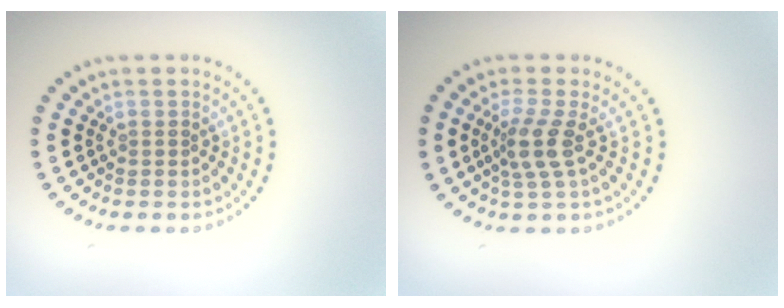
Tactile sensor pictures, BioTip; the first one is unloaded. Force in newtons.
{"total": 2.7, "press": 2.1, "slide": 1.8}